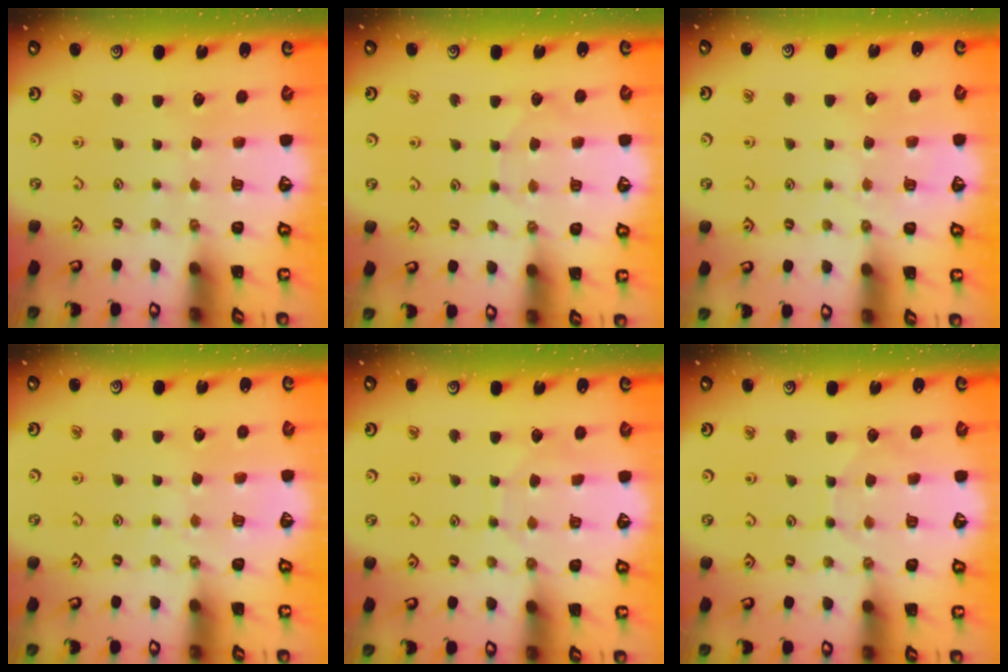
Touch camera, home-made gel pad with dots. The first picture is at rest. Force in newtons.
{"total": 4.5, "press": 4.4, "slide": 0.4}
{"total": 5.3, "press": 5.3, "slide": 0.7}
{"total": 4.1, "press": 4.1, "slide": 0.4}
{"total": 5.0, "press": 5.0, "slide": 0.4}
{"total": 4.5, "press": 4.5, "slide": 0.5}